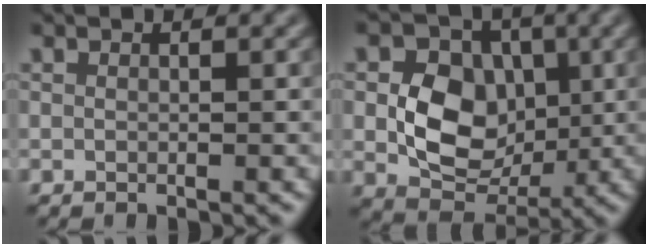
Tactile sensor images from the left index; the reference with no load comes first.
{"total": 7.3, "force": [-0.1, 5.6, 4.6], "torque": [-0.075, 0.000, -0.005]}